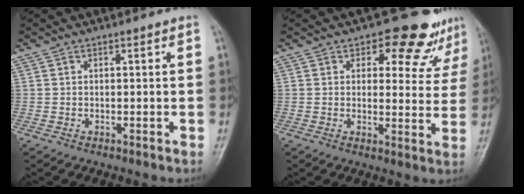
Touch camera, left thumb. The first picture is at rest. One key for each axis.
{"total": 9.5, "fx": 6.6, "fy": 5.3, "fz": 4.4, "tx": -0.006, "ty": -0.035, "tz": 0.068}